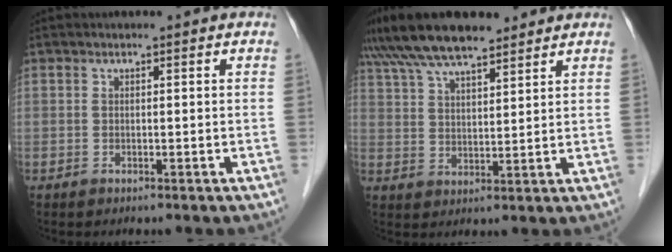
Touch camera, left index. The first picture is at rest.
{"total": 11.9, "force": [9.6, 2.6, 6.6], "torque": [-0.126, 0.031, 0.174]}